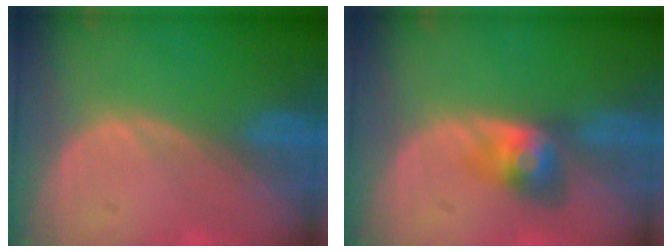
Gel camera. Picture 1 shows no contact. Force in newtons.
{"total": 4.0, "press": 4.0, "slide": 0.3}